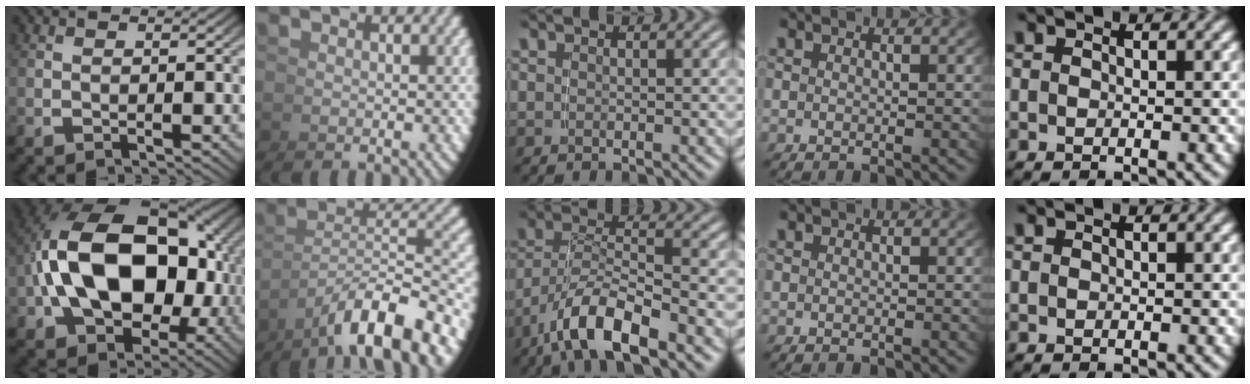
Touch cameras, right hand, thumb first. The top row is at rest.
{"thumb": {"total": 17.6, "force": [-0.4, 11.7, 13.2], "torque": [-0.289, -0.045, 0.017]}, "index": {"total": 8.5, "force": [-2.6, 4.1, 7.0], "torque": [-0.103, -0.026, -0.019]}, "middle": {"total": 5.5, "force": [-2.9, 2.1, 4.2], "torque": [-0.079, -0.012, -0.043]}}